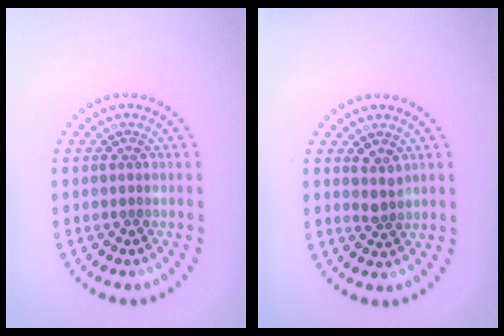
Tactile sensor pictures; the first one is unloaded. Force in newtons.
{"total": 1.4, "press": 1.2, "slide": 0.7}